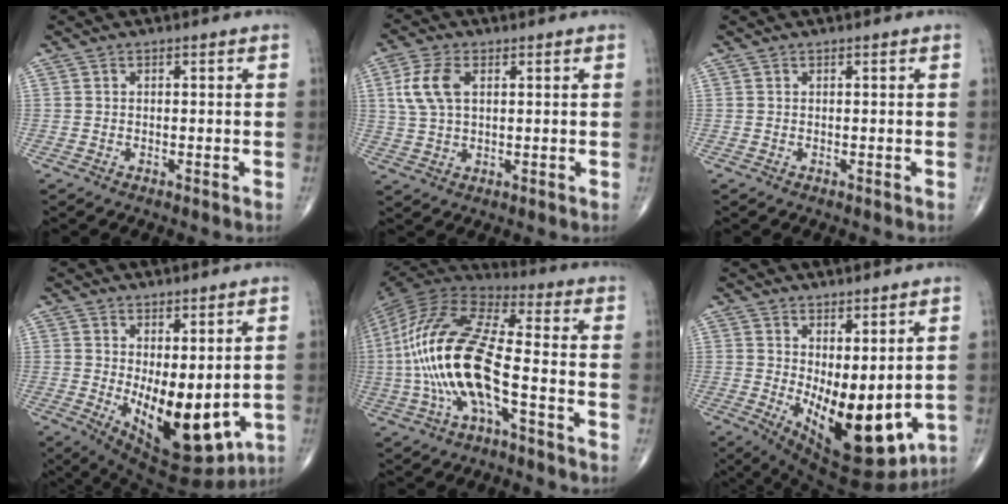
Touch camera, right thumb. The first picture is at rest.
{"total": 7.5, "force": [2.0, 4.3, 5.8], "torque": [-0.130, 0.005, 0.041]}
{"total": 0.0}
{"total": 14.5, "force": [-1.1, 6.6, 12.9], "torque": [-0.182, -0.030, 0.008]}
{"total": 21.3, "force": [-4.3, 7.5, 19.5], "torque": [-0.424, 0.035, -0.079]}
{"total": 15.7, "force": [-0.5, 7.0, 14.0], "torque": [-0.204, -0.037, 0.020]}